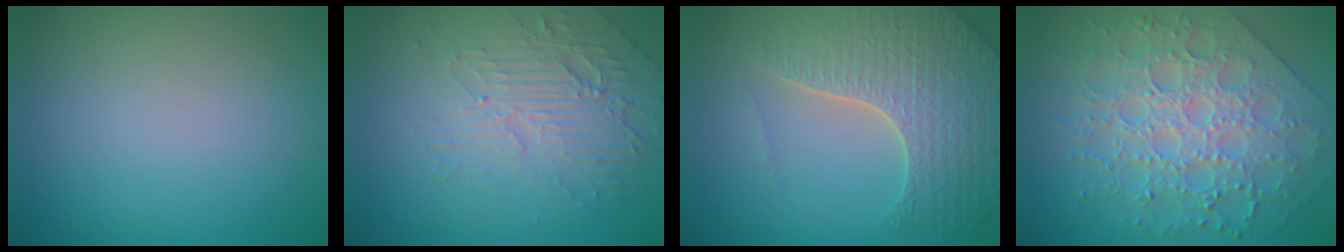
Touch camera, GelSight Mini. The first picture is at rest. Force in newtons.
{"total": 4.1, "press": 3.7, "slide": 1.8}
{"total": 6.5, "press": 5.0, "slide": 4.2}
{"total": 6.5, "press": 5.8, "slide": 3.0}